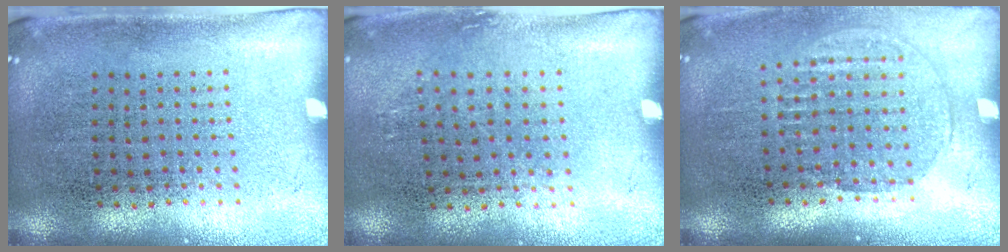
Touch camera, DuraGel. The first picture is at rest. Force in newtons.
{"total": 0.8, "press": 0.7, "slide": 0.5}
{"total": 1.4, "press": 1.2, "slide": 0.7}